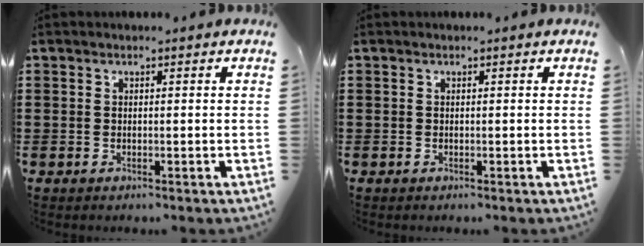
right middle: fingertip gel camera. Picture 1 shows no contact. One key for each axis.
{"total": 0.0}